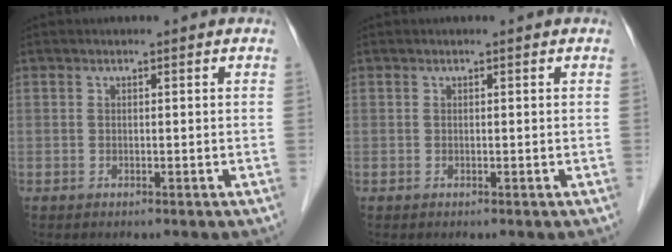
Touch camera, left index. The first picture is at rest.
{"total": 0.0}